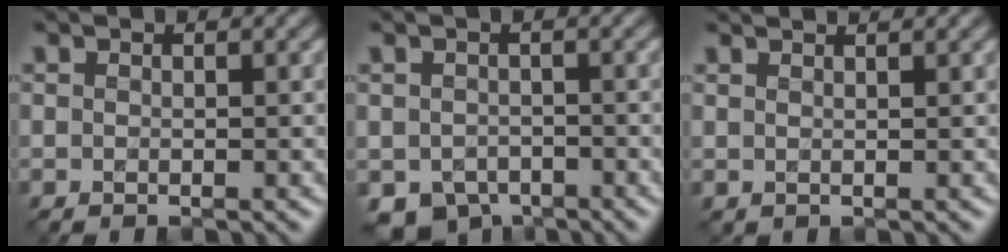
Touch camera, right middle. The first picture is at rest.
{"total": 3.0, "force": [-2.4, 1.7, 0.5], "torque": [-0.013, -0.012, -0.039]}
{"total": 2.4, "force": [2.3, 0.6, 0.6], "torque": [0.002, 0.006, 0.009]}